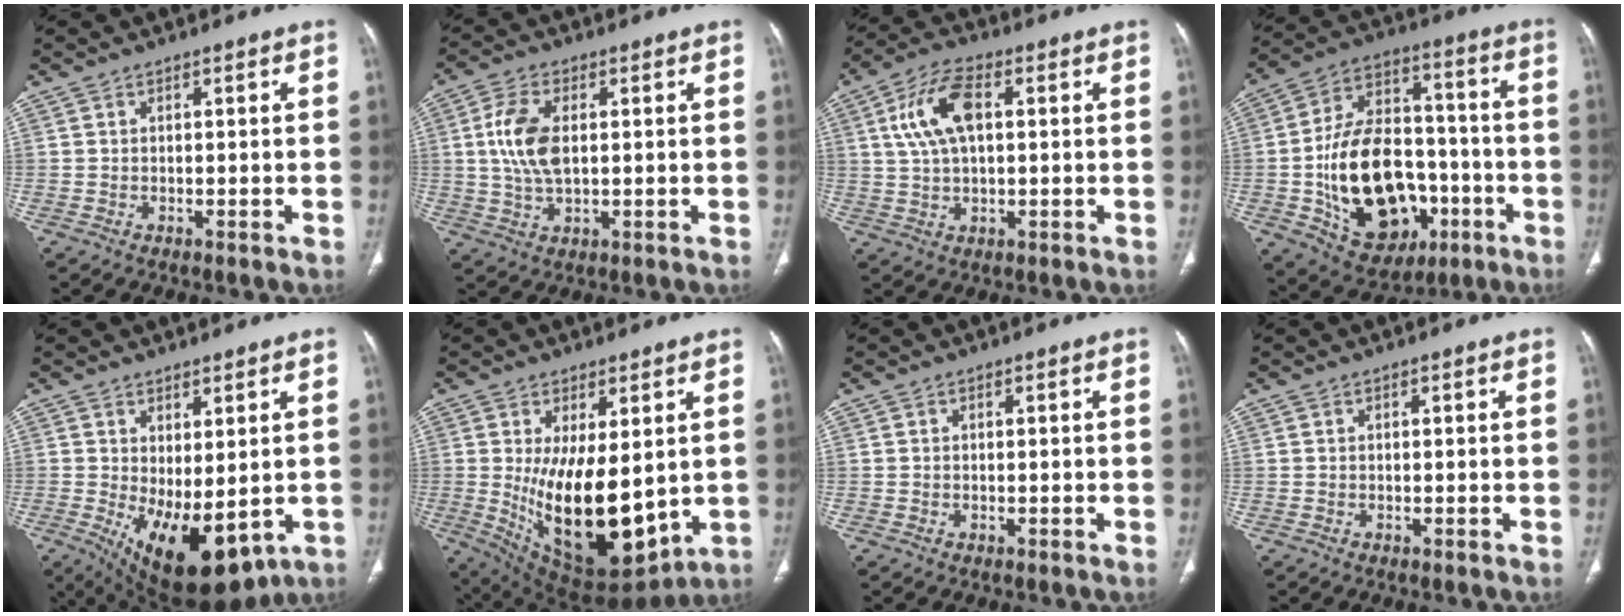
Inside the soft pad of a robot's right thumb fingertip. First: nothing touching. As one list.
[{"total": 9.2, "force": [1.2, 4.9, 7.7], "torque": [-0.166, 0.000, 0.026]}, {"total": 10.4, "force": [2.4, 5.3, 8.7], "torque": [-0.172, 0.014, 0.043]}, {"total": 25.4, "force": [-6.2, 16.7, 18.1], "torque": [-0.281, 0.036, -0.077]}, {"total": 14.4, "force": [-3.0, 6.6, 12.4], "torque": [-0.182, -0.019, -0.018]}, {"total": 19.2, "force": [0.1, 8.6, 17.1], "torque": [-0.274, -0.041, 0.033]}, {"total": 0.0}, {"total": 0.0}]